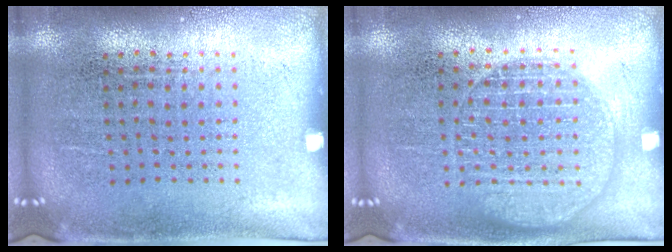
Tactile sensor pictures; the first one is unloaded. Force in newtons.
{"total": 1.4, "press": 1.4, "slide": 0.1}